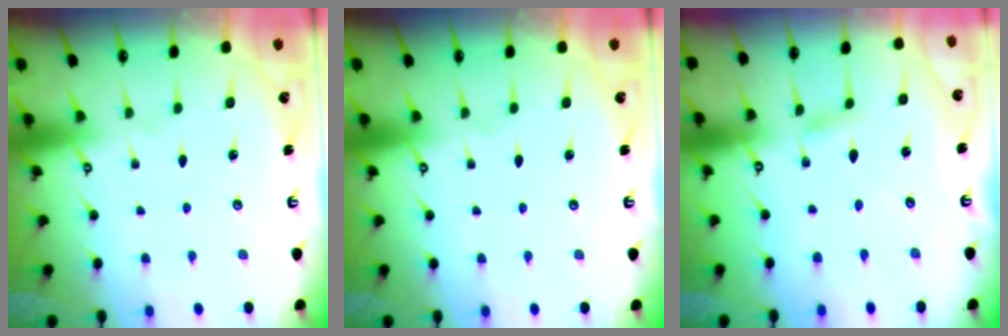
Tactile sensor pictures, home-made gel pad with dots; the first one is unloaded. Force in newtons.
{"total": 0.0}
{"total": 2.5, "press": 2.5, "slide": 0.3}